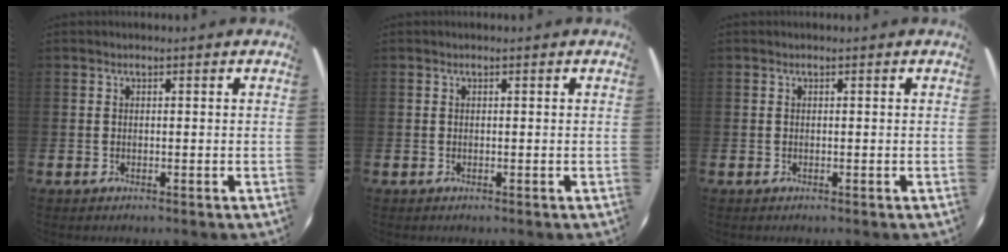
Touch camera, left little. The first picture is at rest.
{"total": 0.0}
{"total": 0.0}